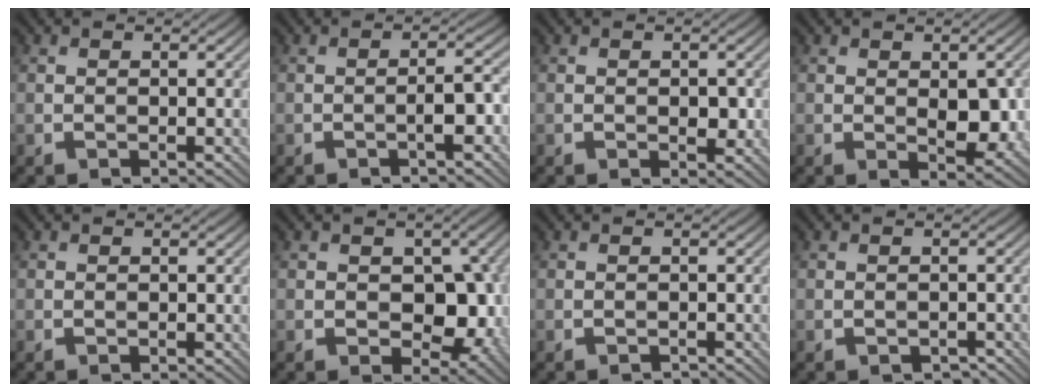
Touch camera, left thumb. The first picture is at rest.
{"total": 2.6, "force": [-1.4, 0.3, 2.1], "torque": [-0.035, 0.011, -0.029]}
{"total": 1.6, "force": [-0.1, 0.9, 1.3], "torque": [-0.023, -0.005, 0.001]}
{"total": 4.5, "force": [0.0, 2.2, 3.9], "torque": [-0.062, -0.006, 0.003]}
{"total": 0.0}
{"total": 7.2, "force": [-0.7, 4.8, 5.4], "torque": [-0.083, -0.010, -0.010]}
{"total": 0.5, "force": [-0.5, 0.2, 0.1], "torque": [-0.003, -0.001, -0.010]}
{"total": 0.9, "force": [-0.5, 0.6, 0.4], "torque": [-0.012, -0.007, -0.009]}